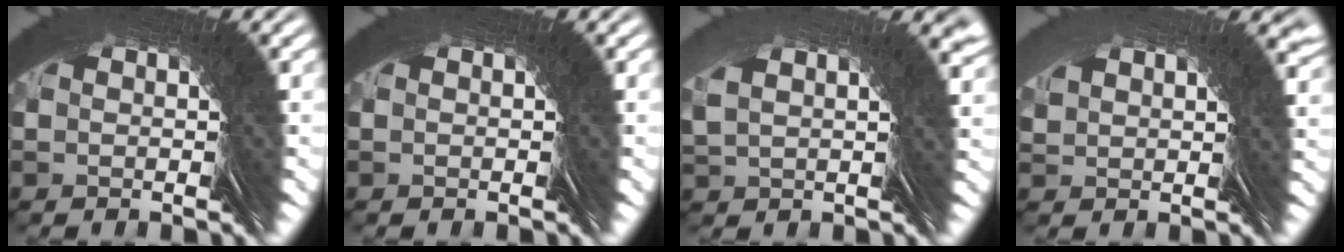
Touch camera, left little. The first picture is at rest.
{"total": 0.0}
{"total": 3.7, "force": [1.8, -3.2, -0.6], "torque": [0.025, 0.029, 0.028]}
{"total": 4.3, "force": [1.7, -3.4, -2.0], "torque": [0.057, 0.022, 0.029]}